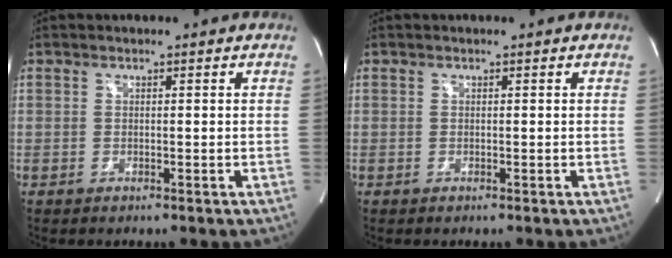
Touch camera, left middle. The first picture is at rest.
{"total": 0.0}